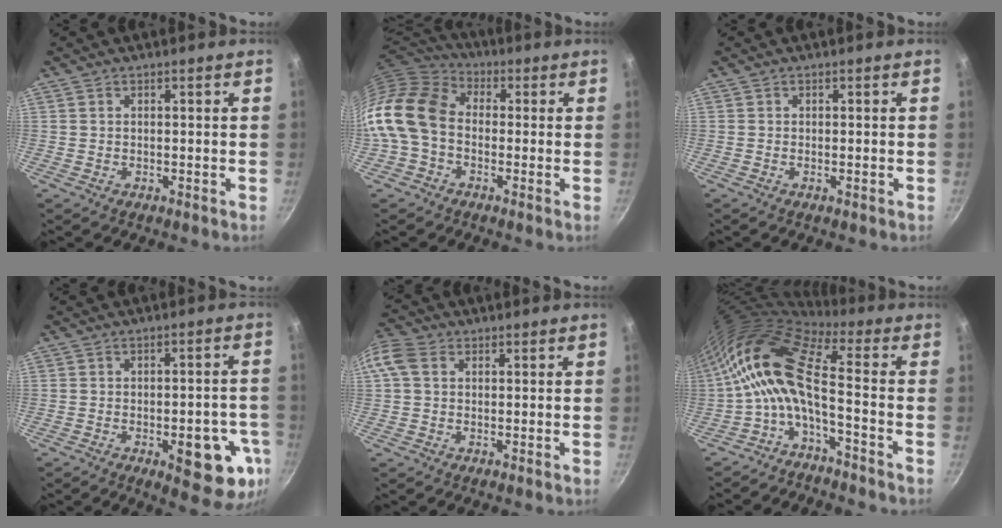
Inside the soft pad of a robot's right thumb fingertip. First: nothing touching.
{"total": 16.0, "force": [-2.0, 11.9, 10.6], "torque": [-0.204, 0.041, -0.060]}
{"total": 0.6, "force": [-0.2, 0.1, 0.6], "torque": [-0.011, 0.001, -0.005]}
{"total": 13.2, "force": [-4.5, 5.4, 11.2], "torque": [-0.095, 0.011, -0.054]}
{"total": 5.9, "force": [1.5, 4.3, 3.8], "torque": [-0.082, 0.018, 0.017]}
{"total": 14.8, "force": [-2.1, 5.7, 13.5], "torque": [-0.288, 0.031, -0.053]}